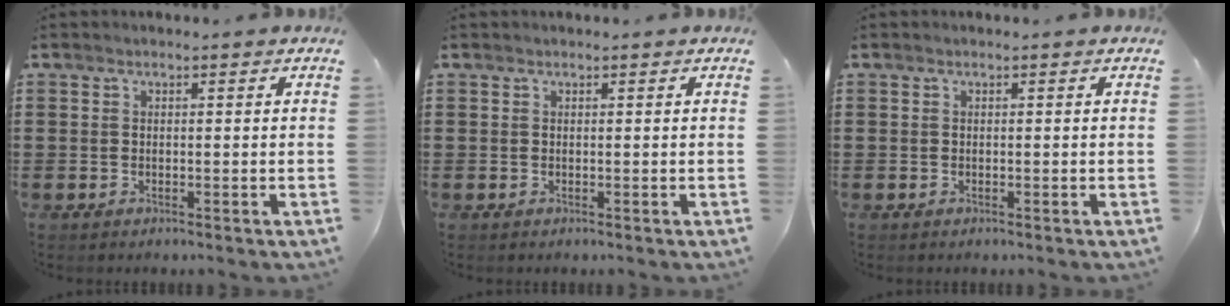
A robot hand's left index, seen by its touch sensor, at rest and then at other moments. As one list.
[{"total": 0.0}, {"total": 0.0}]